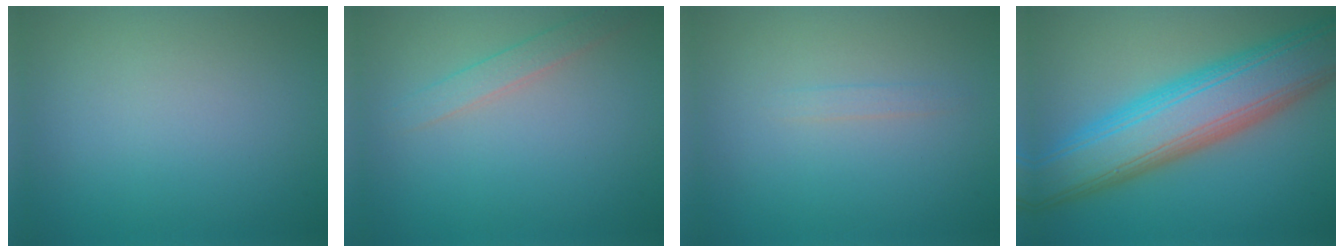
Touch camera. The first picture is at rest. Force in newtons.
{"total": 1.7, "press": 1.7, "slide": 0.1}
{"total": 0.7, "press": 0.7, "slide": 0.0}
{"total": 10.5, "press": 10.5, "slide": 0.3}